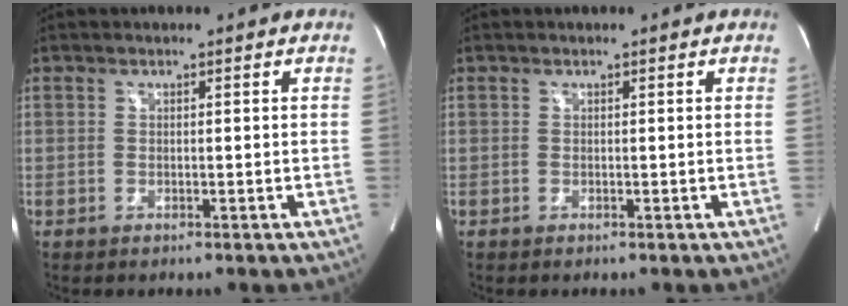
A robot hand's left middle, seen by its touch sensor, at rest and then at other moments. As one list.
[{"total": 0.0}]